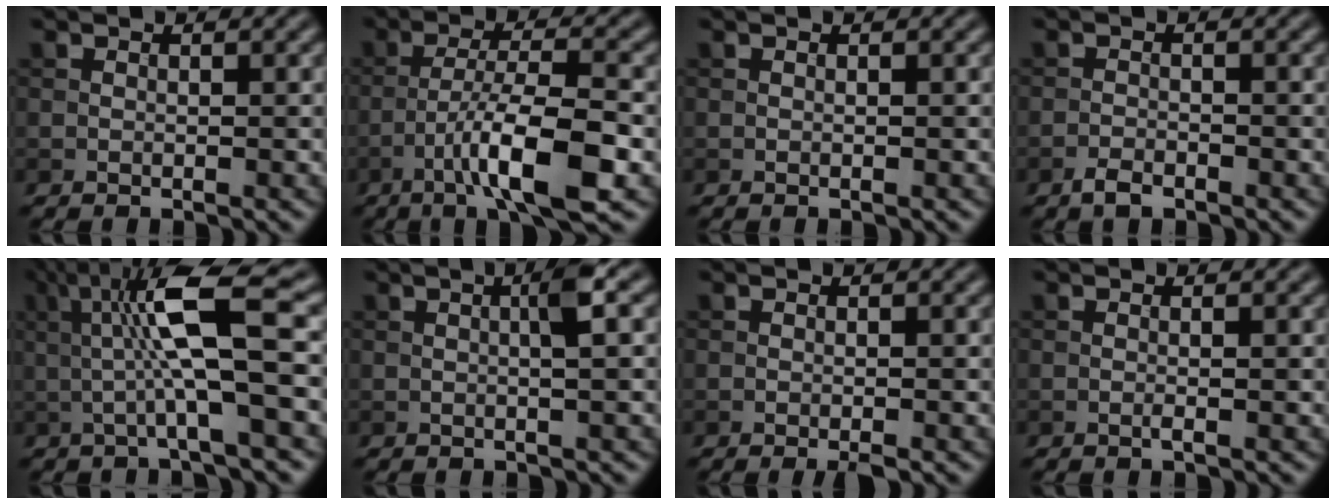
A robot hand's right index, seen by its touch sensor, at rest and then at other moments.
{"total": 8.6, "force": [-3.8, 1.7, 7.5], "torque": [-0.124, 0.012, -0.070]}
{"total": 0.0}
{"total": 1.6, "force": [-1.2, 0.6, 0.9], "torque": [-0.016, 0.002, -0.026]}
{"total": 9.2, "force": [1.1, 1.8, 9.0], "torque": [-0.148, 0.008, 0.017]}
{"total": 2.7, "force": [0.3, 0.2, 2.6], "torque": [-0.043, 0.007, 0.003]}
{"total": 1.3, "force": [-0.8, 0.1, 1.0], "torque": [-0.013, -0.001, -0.013]}
{"total": 0.7, "force": [-0.1, 0.1, 0.7], "torque": [-0.012, -0.002, -0.005]}